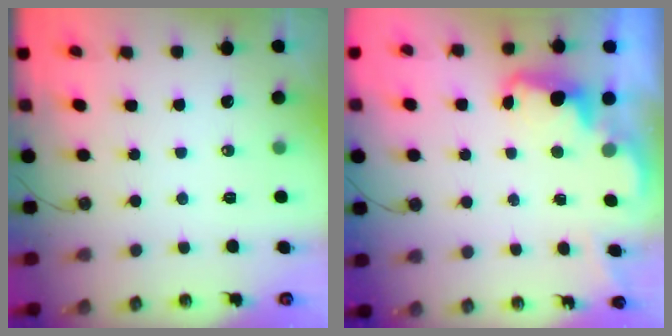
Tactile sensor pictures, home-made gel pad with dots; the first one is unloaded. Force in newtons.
{"total": 2.3, "press": 2.2, "slide": 0.7}